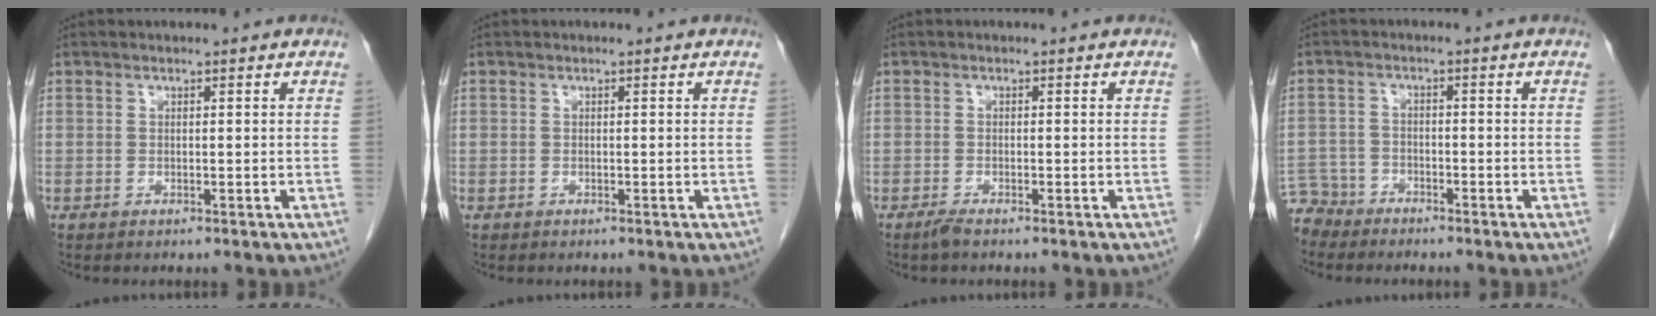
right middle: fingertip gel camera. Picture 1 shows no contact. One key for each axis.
{"total": 0.0}
{"total": 1.0, "fx": -0.9, "fy": 0.0, "fz": 0.6, "tx": -0.015, "ty": -0.004, "tz": -0.014}
{"total": 5.0, "fx": -4.6, "fy": 1.8, "fz": -0.7, "tx": 0.015, "ty": -0.006, "tz": -0.093}